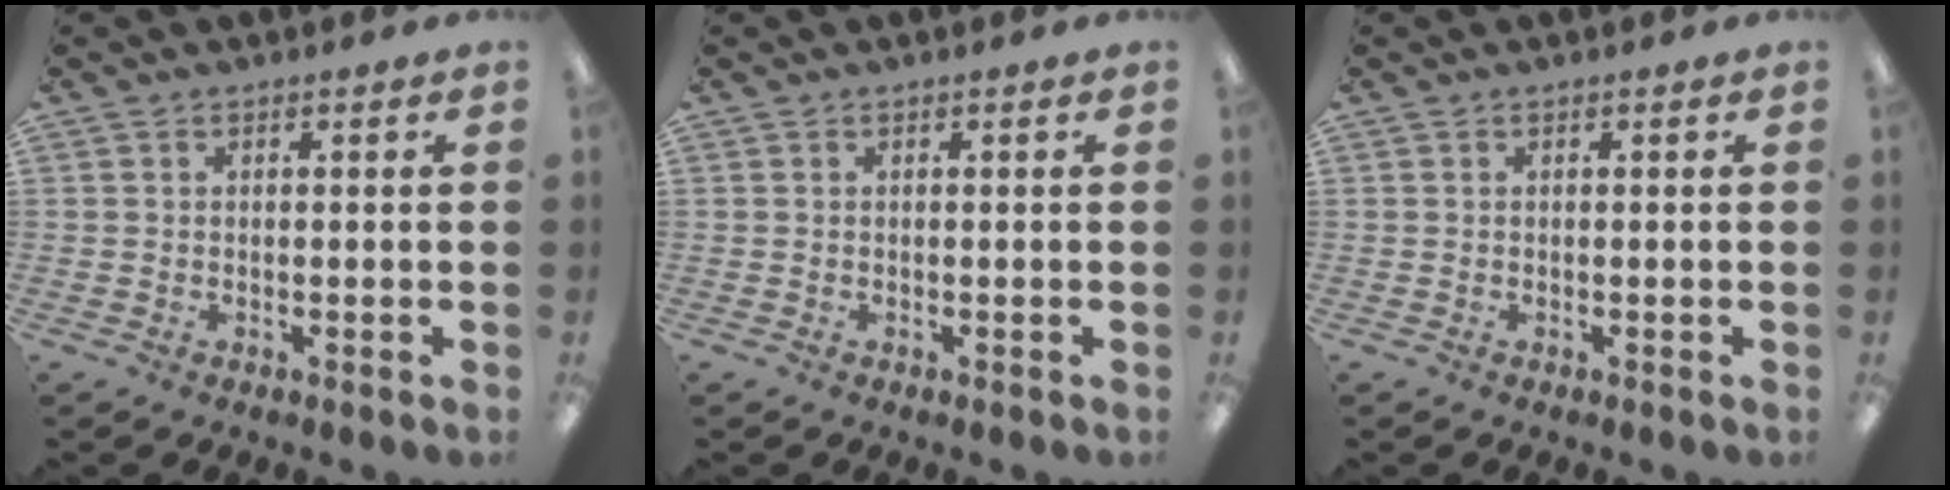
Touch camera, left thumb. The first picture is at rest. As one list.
[{"total": 0.0}, {"total": 0.0}]